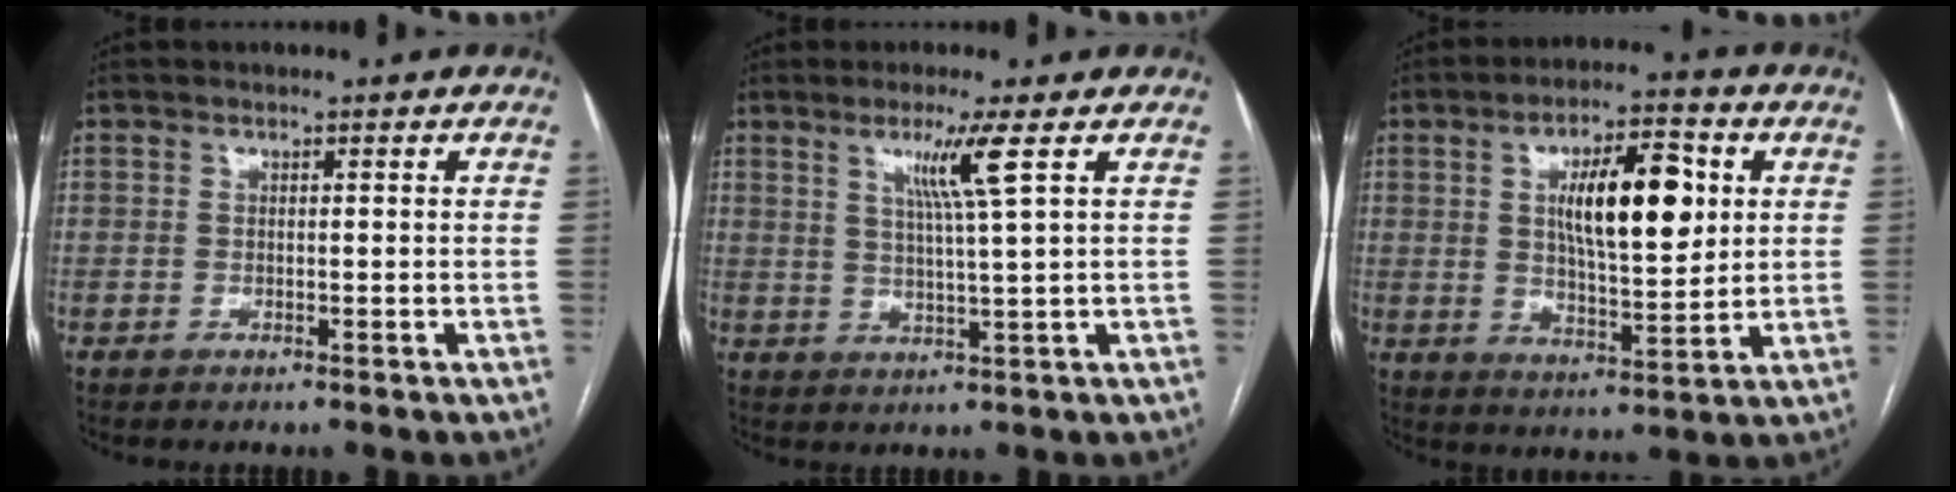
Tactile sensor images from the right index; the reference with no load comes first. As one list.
[{"total": 5.6, "force": [2.5, -1.6, 4.8], "torque": [-0.092, -0.010, 0.050]}, {"total": 12.9, "force": [3.2, 4.0, 11.8], "torque": [-0.196, 0.011, 0.053]}]